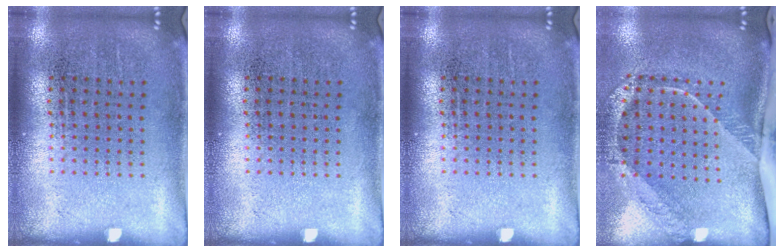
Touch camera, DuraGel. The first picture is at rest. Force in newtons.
{"total": 0.0}
{"total": 0.0}
{"total": 2.7, "press": 1.8, "slide": 1.9}